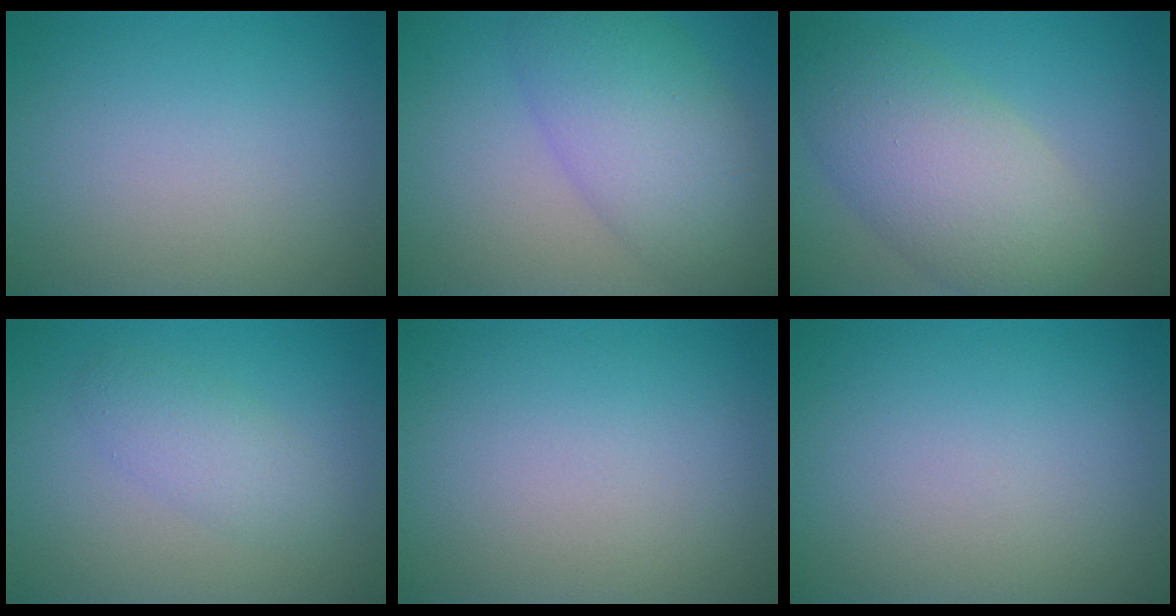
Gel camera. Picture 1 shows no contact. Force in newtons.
{"total": 7.3, "press": 7.3, "slide": 0.1}
{"total": 7.9, "press": 7.9, "slide": 0.3}
{"total": 2.5, "press": 2.5, "slide": 0.1}
{"total": 0.0}
{"total": 0.0}